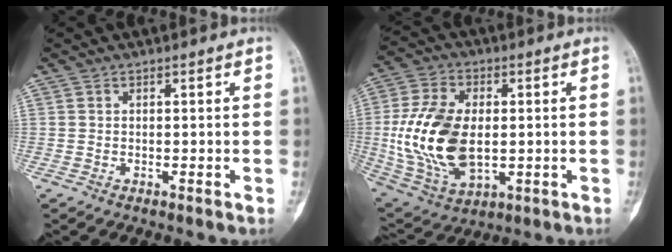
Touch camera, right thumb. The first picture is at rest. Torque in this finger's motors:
{"motor_torque": [2.06, 1.48, 0.94, -1.28, 0.39]}